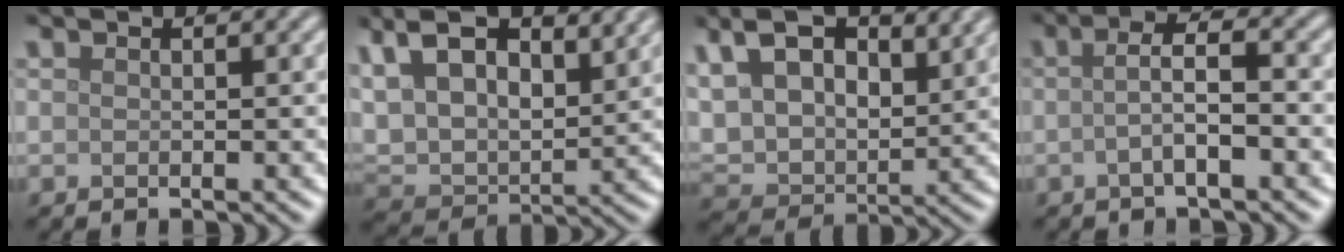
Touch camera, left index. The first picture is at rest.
{"total": 14.2, "force": [7.2, 7.6, 9.6], "torque": [-0.202, 0.028, 0.122]}
{"total": 11.8, "force": [5.5, 7.0, 7.7], "torque": [-0.167, 0.016, 0.094]}
{"total": 3.2, "force": [-0.6, 0.7, 3.1], "torque": [-0.058, 0.005, -0.016]}